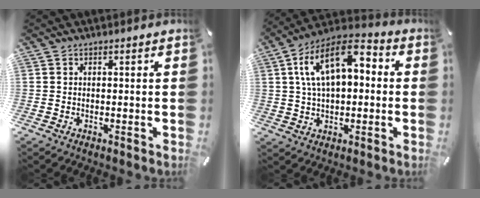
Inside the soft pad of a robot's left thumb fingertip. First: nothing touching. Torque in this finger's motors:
{"motor_torque": [1.70, 3.31, 1.97, -0.81, 0.26]}